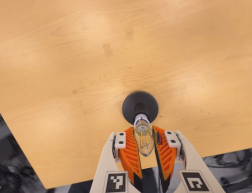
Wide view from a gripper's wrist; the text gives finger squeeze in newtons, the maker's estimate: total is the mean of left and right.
{"total": 22.5, "left": 25.4, "right": 19.5}